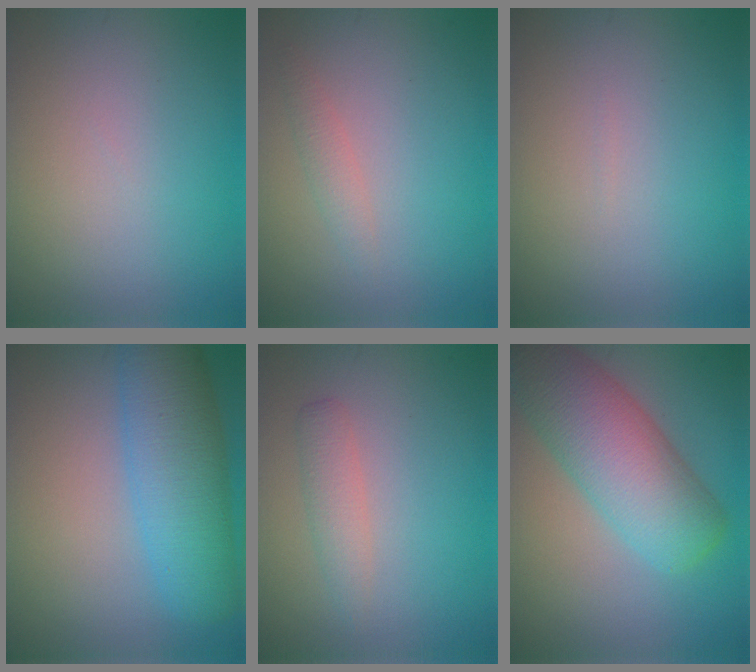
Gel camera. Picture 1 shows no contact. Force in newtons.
{"total": 1.2, "press": 1.2, "slide": 0.0}
{"total": 0.0}
{"total": 7.8, "press": 7.8, "slide": 0.5}
{"total": 1.8, "press": 1.8, "slide": 0.0}
{"total": 8.4, "press": 8.4, "slide": 0.4}